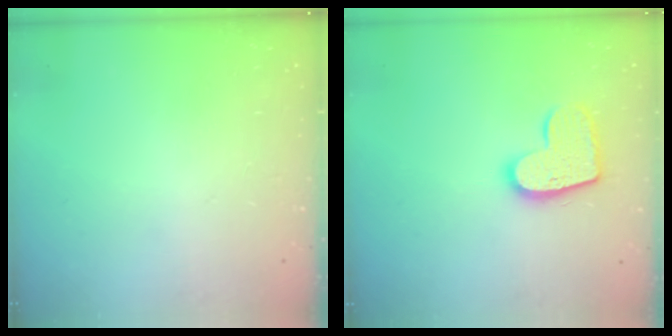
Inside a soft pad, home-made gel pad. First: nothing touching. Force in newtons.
{"total": 13.5, "press": 13.5, "slide": 0.8}